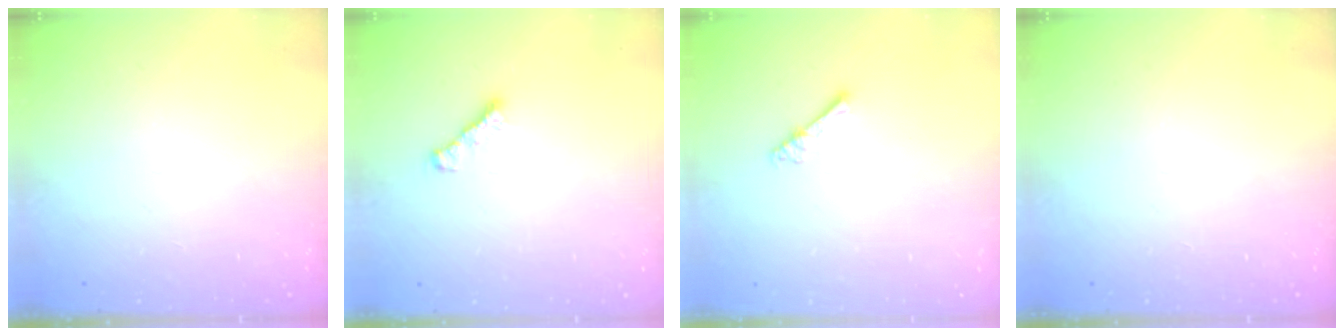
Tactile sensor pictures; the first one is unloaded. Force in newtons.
{"total": 1.9, "press": 1.8, "slide": 0.6}
{"total": 2.4, "press": 2.4, "slide": 0.4}
{"total": 0.0}